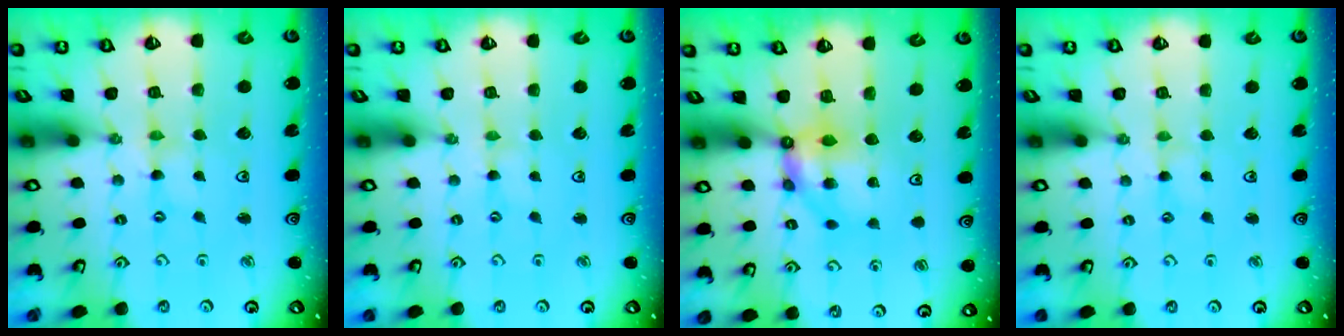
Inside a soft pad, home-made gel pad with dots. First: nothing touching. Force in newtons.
{"total": 0.0}
{"total": 7.3, "press": 7.2, "slide": 0.6}
{"total": 1.0, "press": 1.0, "slide": 0.3}